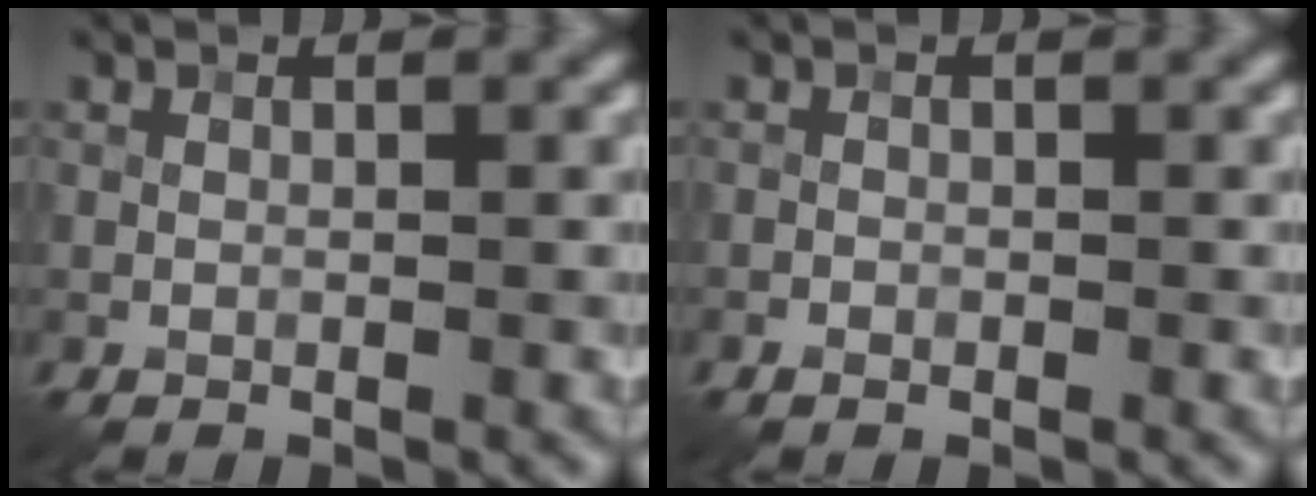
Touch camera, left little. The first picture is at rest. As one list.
[{"total": 0.6, "force": [-0.4, 0.4, 0.3], "torque": [-0.003, 0.000, -0.008]}]